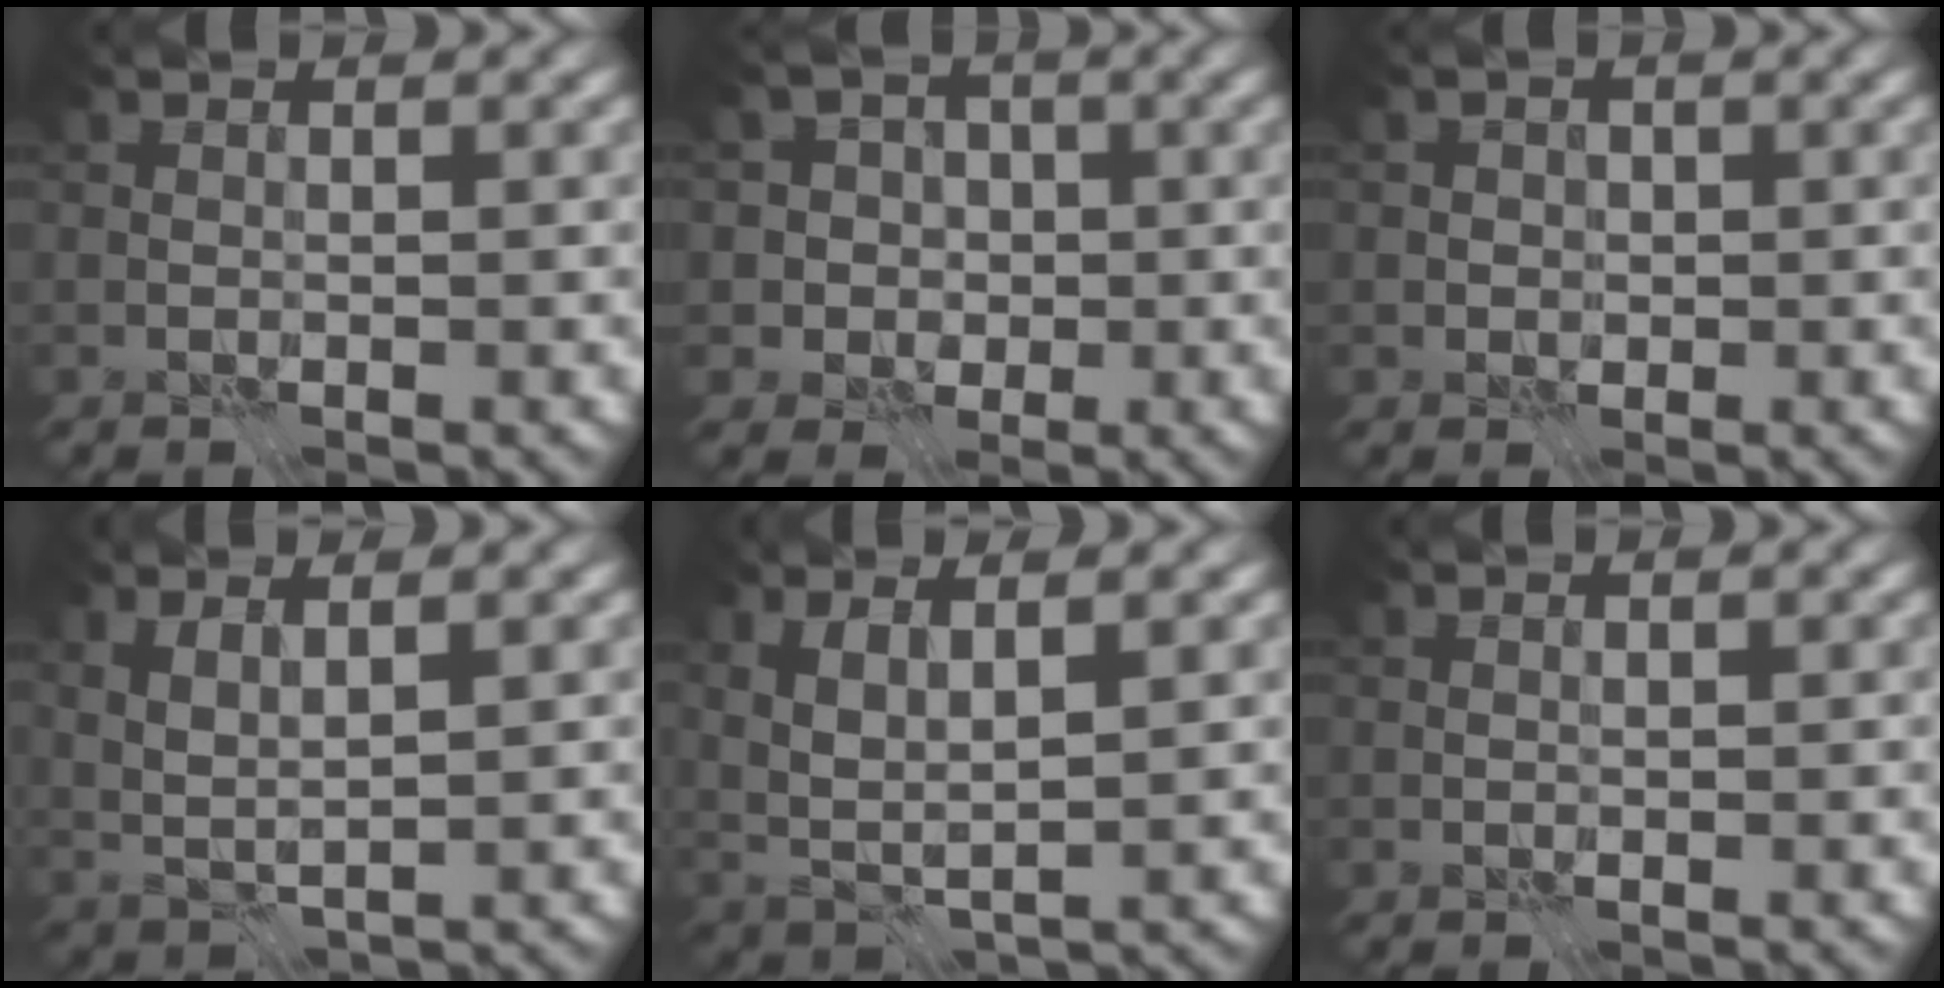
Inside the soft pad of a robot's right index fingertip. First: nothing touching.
{"total": 4.3, "force": [0.3, 4.2, 1.2], "torque": [0.001, 0.014, -0.008]}
{"total": 1.4, "force": [-0.2, 1.3, 0.4], "torque": [0.007, 0.003, -0.010]}
{"total": 2.4, "force": [1.1, 0.4, 2.1], "torque": [-0.049, -0.004, 0.023]}
{"total": 3.5, "force": [1.3, 0.9, 3.1], "torque": [-0.071, -0.006, 0.026]}
{"total": 0.0}